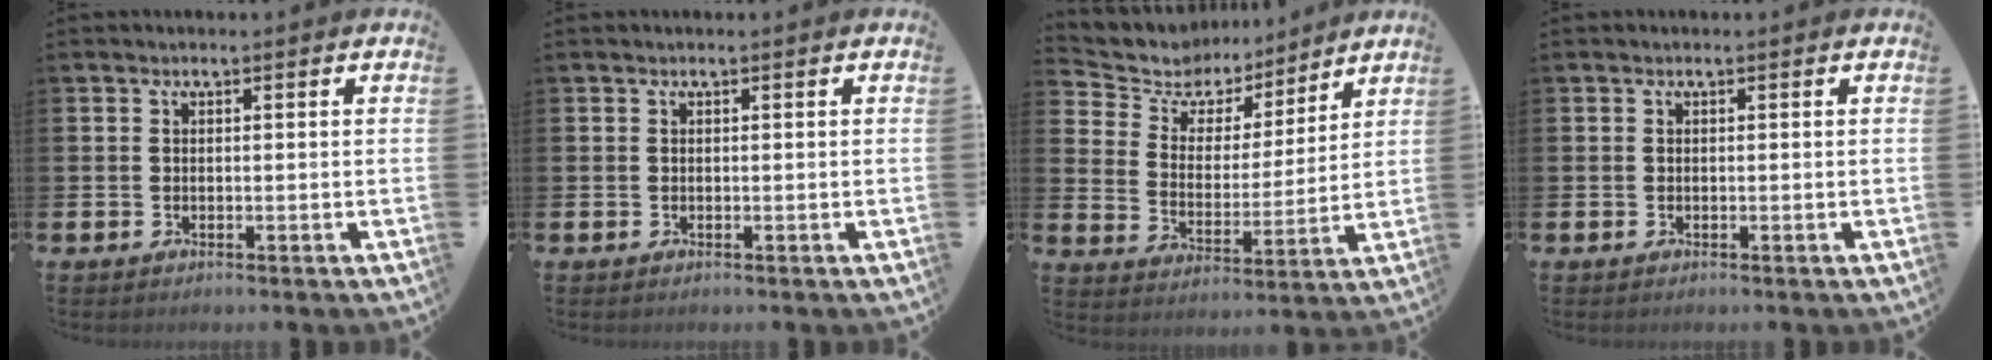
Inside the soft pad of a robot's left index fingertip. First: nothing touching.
{"total": 0.0}
{"total": 7.1, "force": [6.1, 3.4, 0.8], "torque": [-0.050, -0.050, 0.104]}
{"total": 0.0}